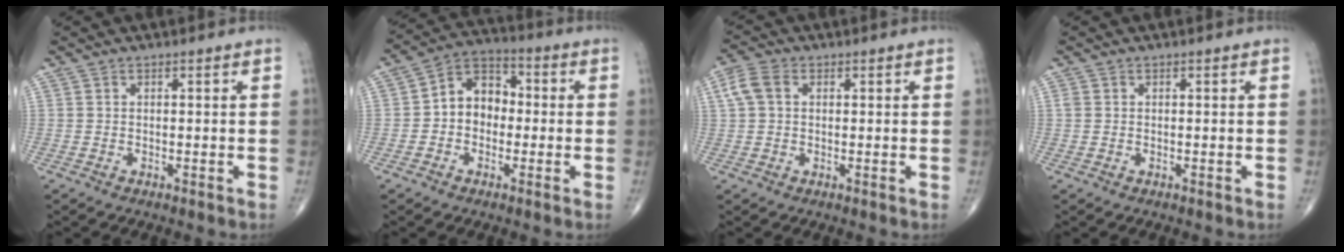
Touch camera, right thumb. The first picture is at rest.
{"total": 8.9, "force": [-0.5, 6.9, 5.6], "torque": [-0.059, 0.034, -0.024]}
{"total": 4.7, "force": [1.1, 3.4, 3.1], "torque": [-0.075, 0.013, 0.019]}
{"total": 0.8, "force": [0.1, 0.7, 0.3], "torque": [-0.004, 0.005, 0.003]}